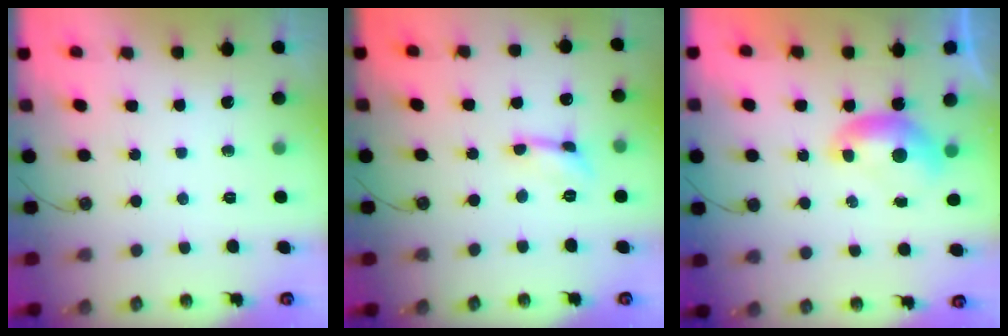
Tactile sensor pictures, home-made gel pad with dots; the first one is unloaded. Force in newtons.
{"total": 0.0}
{"total": 0.0}